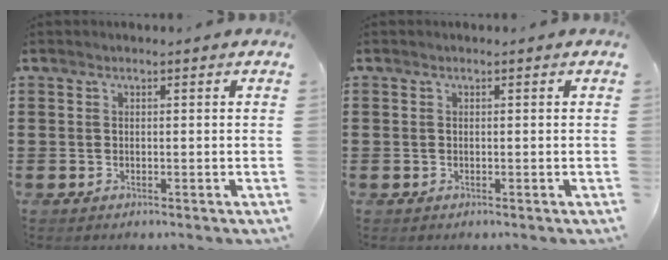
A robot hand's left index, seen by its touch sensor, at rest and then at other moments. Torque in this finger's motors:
{"motor_torque": [-0.14, 0.13, -0.33, -0.09]}